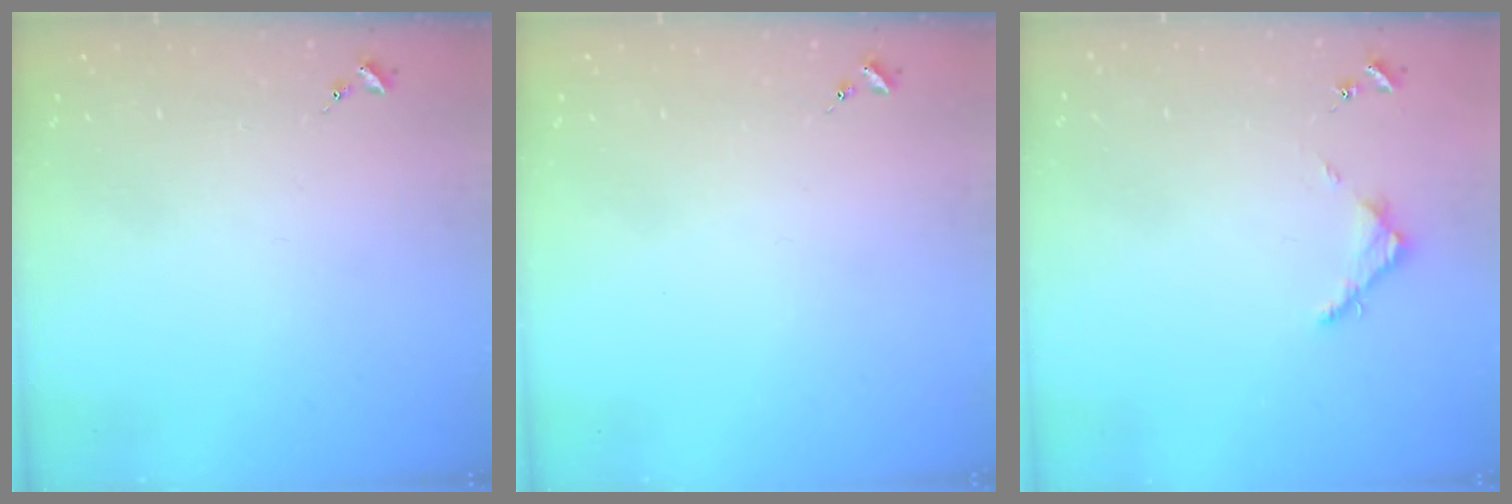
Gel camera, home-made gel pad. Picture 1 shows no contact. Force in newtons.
{"total": 0.0}
{"total": 3.6, "press": 3.6, "slide": 0.3}